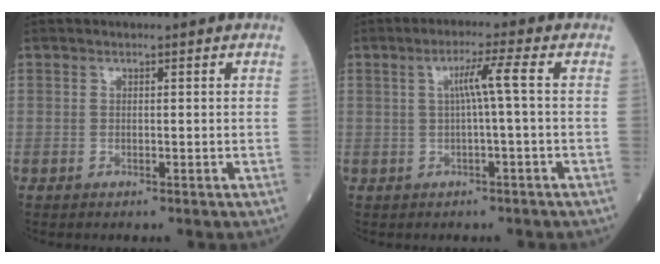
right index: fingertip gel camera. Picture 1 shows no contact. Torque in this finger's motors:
{"motor_torque": [0.45, -0.11, 0.34, 0.08]}